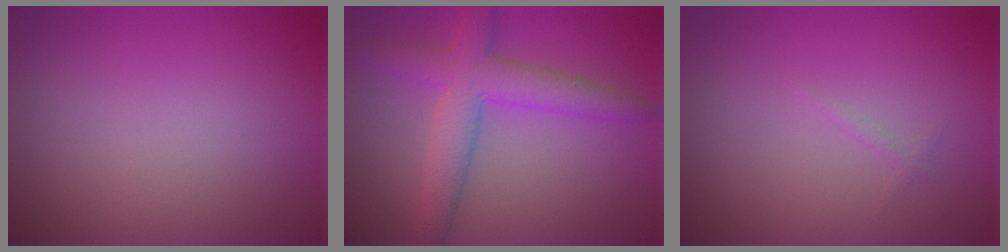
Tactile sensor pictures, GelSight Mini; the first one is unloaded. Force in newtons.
{"total": 5.6, "press": 5.6, "slide": 0.3}
{"total": 0.5, "press": 0.5, "slide": 0.0}